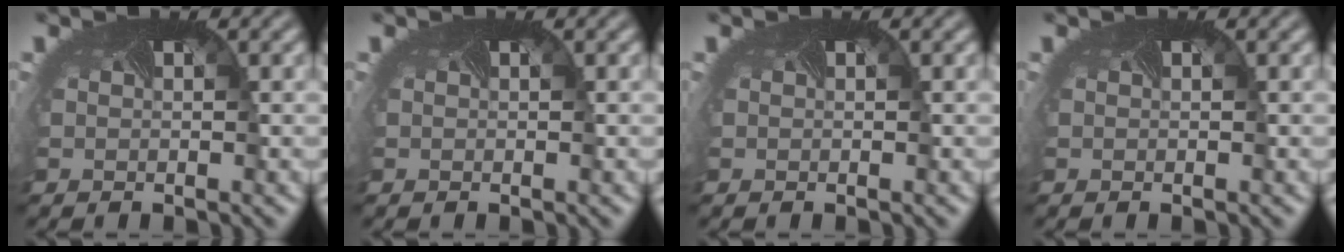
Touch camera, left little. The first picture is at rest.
{"total": 0.0}
{"total": 0.0}
{"total": 0.0}